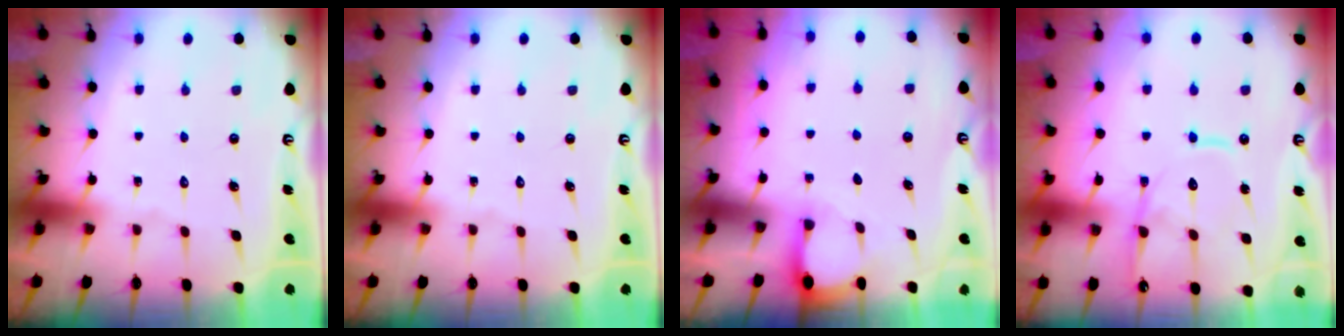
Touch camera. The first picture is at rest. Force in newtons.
{"total": 0.0}
{"total": 2.1, "press": 2.1, "slide": 0.3}
{"total": 13.4, "press": 13.4, "slide": 1.2}